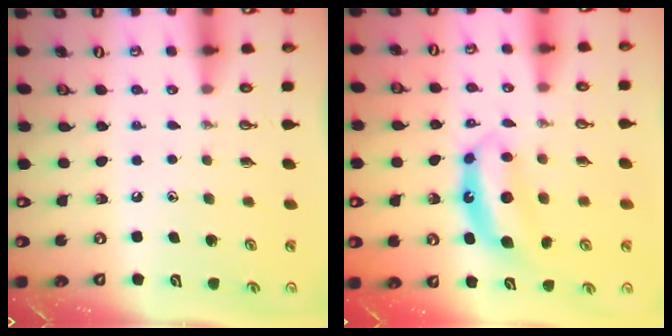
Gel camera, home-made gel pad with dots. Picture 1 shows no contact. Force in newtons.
{"total": 6.8, "press": 6.8, "slide": 0.3}